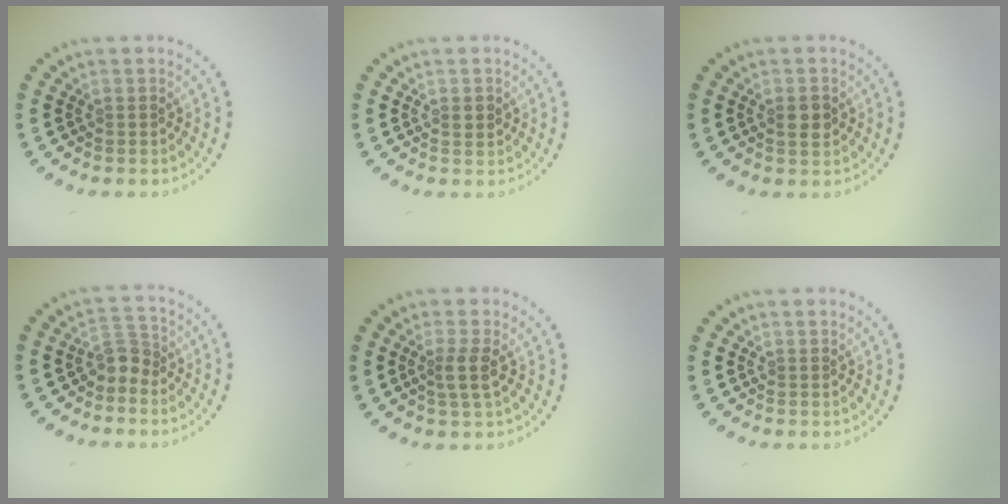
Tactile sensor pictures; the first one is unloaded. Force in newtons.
{"total": 1.2, "press": 1.2, "slide": 0.2}
{"total": 1.8, "press": 1.8, "slide": 0.2}
{"total": 2.1, "press": 1.6, "slide": 1.3}
{"total": 1.9, "press": 1.6, "slide": 1.1}
{"total": 0.0}